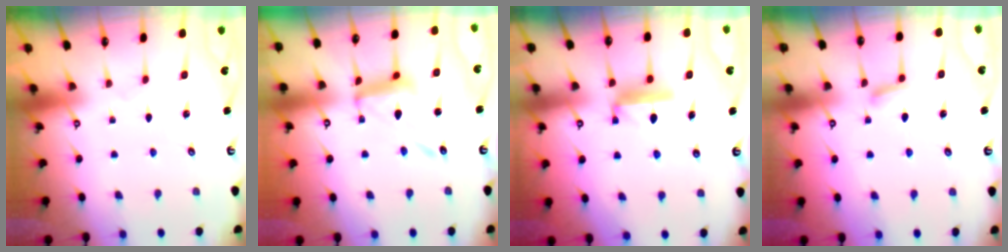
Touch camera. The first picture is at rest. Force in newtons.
{"total": 13.5, "press": 13.5, "slide": 1.1}
{"total": 9.1, "press": 9.1, "slide": 0.3}
{"total": 5.4, "press": 5.3, "slide": 0.8}